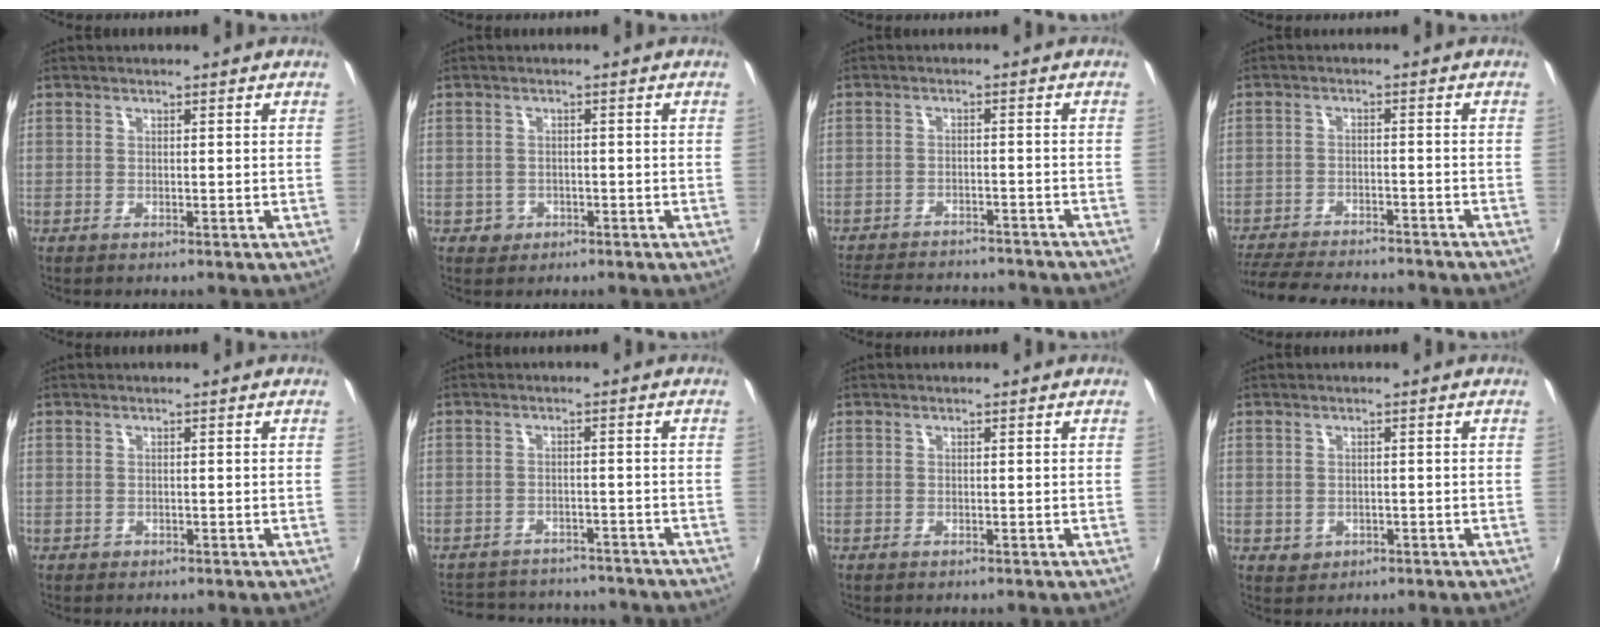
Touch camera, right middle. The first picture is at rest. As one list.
[{"total": 3.1, "force": [-1.1, 2.9, 0.6], "torque": [-0.019, 0.001, -0.014]}, {"total": 18.2, "force": [-15.8, 5.1, 7.3], "torque": [-0.155, -0.010, -0.213]}, {"total": 16.4, "force": [-14.4, 3.4, 7.1], "torque": [-0.151, -0.027, -0.215]}, {"total": 0.6, "force": [-0.4, 0.5, 0.0], "torque": [-0.001, -0.003, -0.005]}, {"total": 16.5, "force": [-14.2, 6.0, 5.9], "torque": [-0.128, 0.012, -0.185]}, {"total": 0.0}, {"total": 2.0, "force": [-0.4, 1.8, 0.7], "torque": [-0.014, -0.002, -0.002]}]